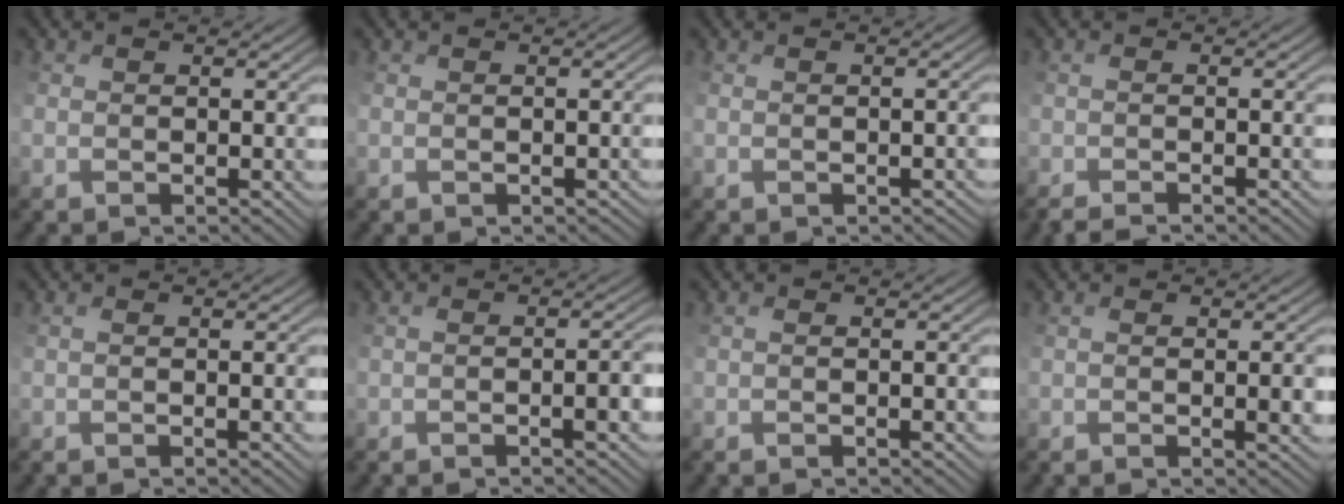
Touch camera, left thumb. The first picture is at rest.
{"total": 1.4, "force": [-0.9, 0.8, 0.8], "torque": [-0.002, -0.003, -0.007]}
{"total": 1.7, "force": [-1.1, 0.8, 0.9], "torque": [0.000, 0.000, -0.008]}
{"total": 2.5, "force": [-2.1, -0.3, 1.3], "torque": [-0.016, -0.002, -0.035]}
{"total": 1.4, "force": [-0.7, -0.3, 1.1], "torque": [-0.011, 0.001, 0.001]}
{"total": 3.0, "force": [-1.9, 0.0, 2.4], "torque": [-0.021, 0.007, -0.018]}
{"total": 1.3, "force": [-1.0, 0.0, 0.9], "torque": [-0.007, 0.000, -0.002]}
{"total": 2.3, "force": [-0.6, 0.4, 2.2], "torque": [-0.032, -0.002, -0.002]}